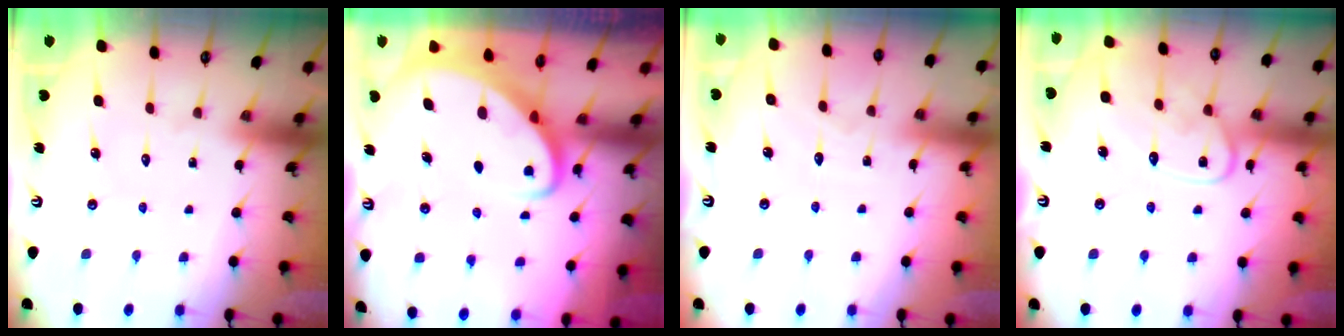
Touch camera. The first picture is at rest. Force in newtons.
{"total": 3.6, "press": 3.6, "slide": 0.4}
{"total": 2.7, "press": 2.7, "slide": 0.4}
{"total": 11.6, "press": 11.6, "slide": 0.7}